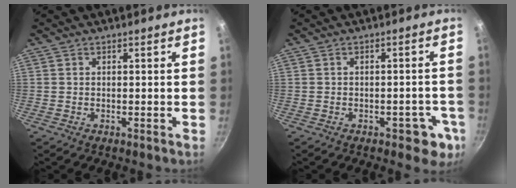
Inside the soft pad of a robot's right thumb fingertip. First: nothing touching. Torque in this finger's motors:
{"motor_torque": [0.17, 0.37, -0.13, 0.05, 0.10]}